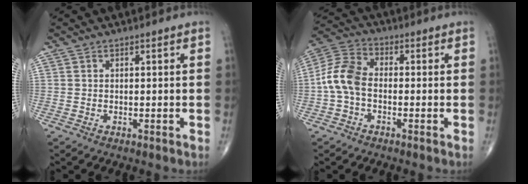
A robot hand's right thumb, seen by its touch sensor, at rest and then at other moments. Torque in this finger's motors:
{"motor_torque": [-0.17, 0.31, 0.95, -0.29, 0.08]}